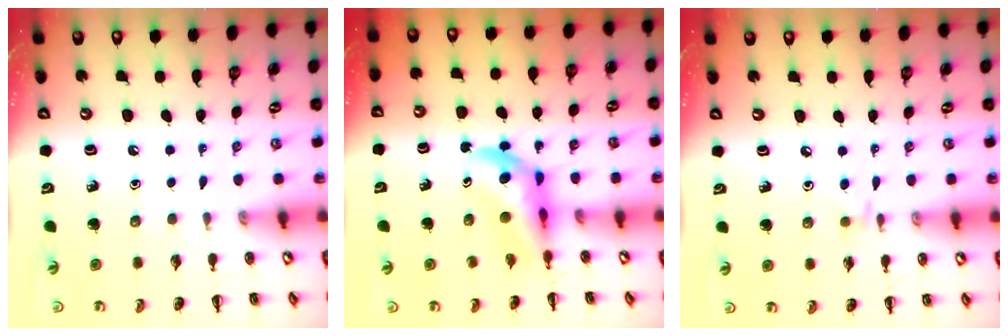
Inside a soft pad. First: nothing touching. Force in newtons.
{"total": 5.2, "press": 5.0, "slide": 1.4}
{"total": 3.0, "press": 2.7, "slide": 1.2}